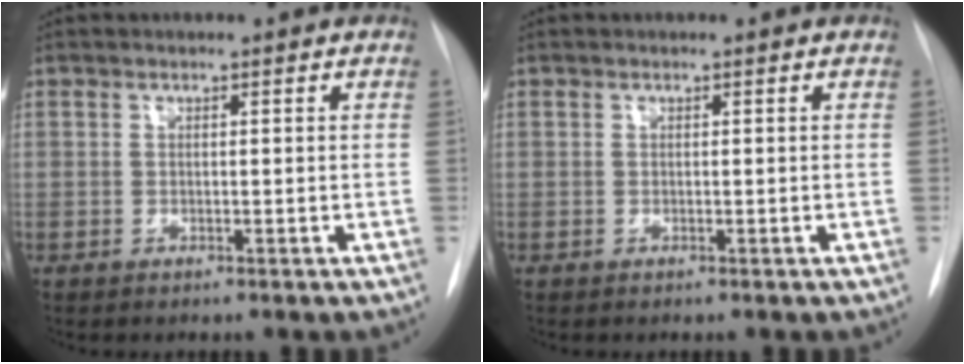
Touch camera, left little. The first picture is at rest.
{"total": 0.0}